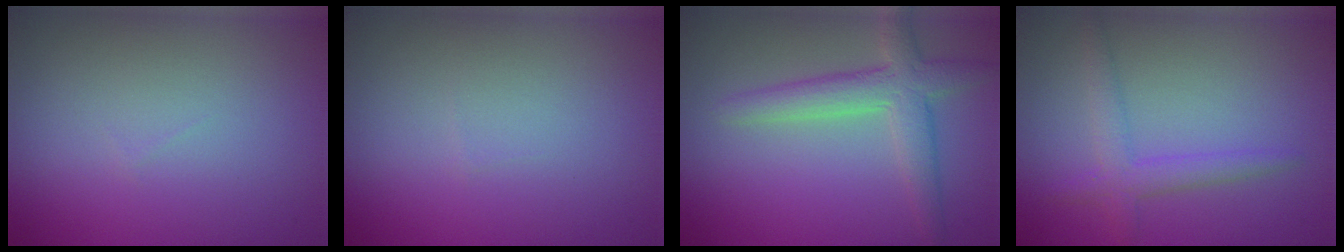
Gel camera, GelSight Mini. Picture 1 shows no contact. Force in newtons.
{"total": 0.0}
{"total": 3.9, "press": 3.9, "slide": 0.2}
{"total": 2.5, "press": 2.5, "slide": 0.1}